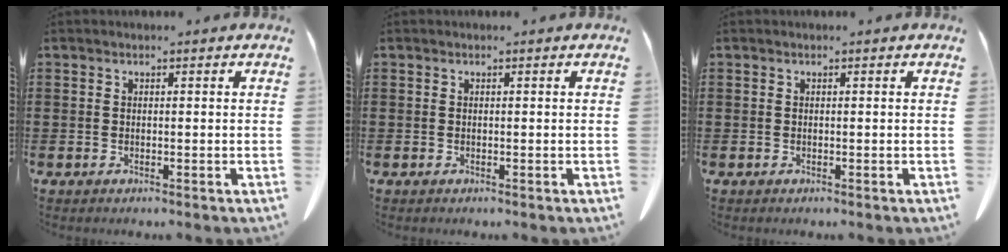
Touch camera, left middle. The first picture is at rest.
{"total": 0.0}
{"total": 0.0}